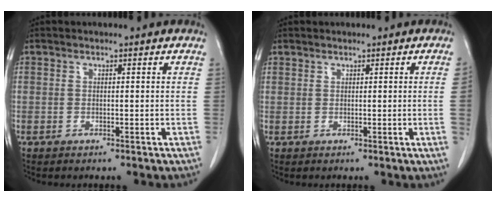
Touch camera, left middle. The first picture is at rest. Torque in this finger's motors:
{"motor_torque": [0.55, -0.56, -0.63, -0.21]}